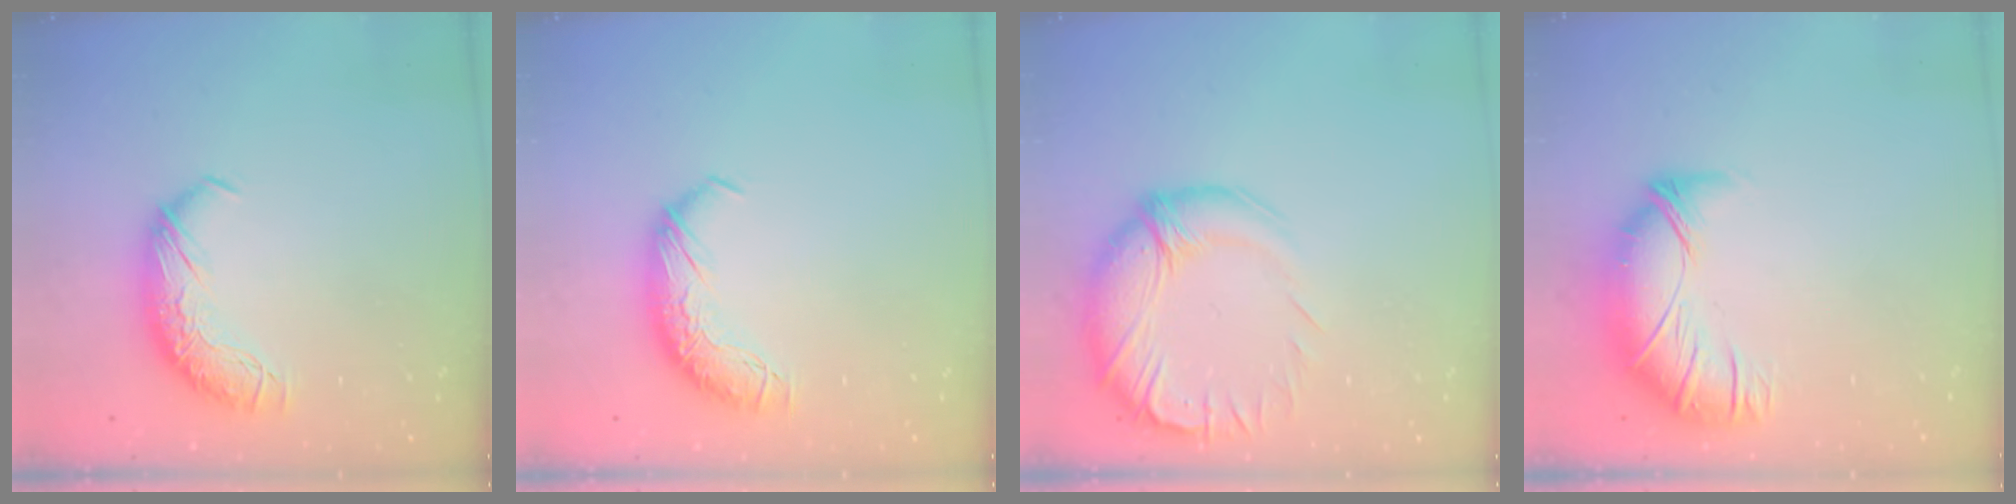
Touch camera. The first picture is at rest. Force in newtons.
{"total": 0.0}
{"total": 4.9, "press": 3.0, "slide": 3.9}
{"total": 2.7, "press": 1.1, "slide": 2.5}